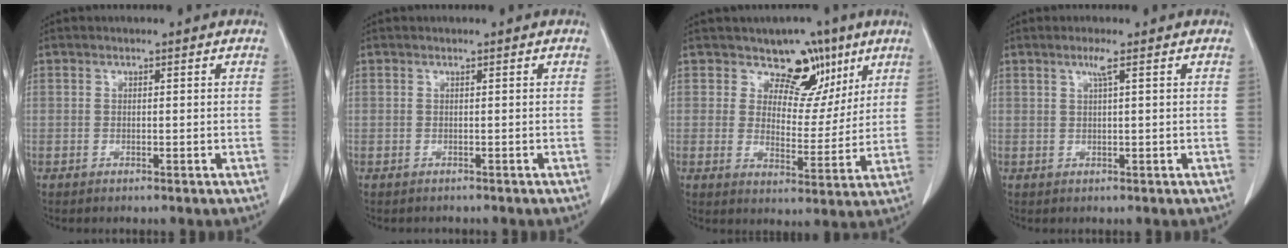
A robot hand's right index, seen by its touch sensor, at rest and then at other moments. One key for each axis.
{"total": 0.0}
{"total": 7.7, "fx": 5.3, "fy": 5.0, "fz": 2.6, "tx": -0.014, "ty": -0.003, "tz": 0.078}
{"total": 1.7, "fx": 0.9, "fy": -0.4, "fz": 1.5, "tx": -0.031, "ty": 0.003, "tz": 0.019}